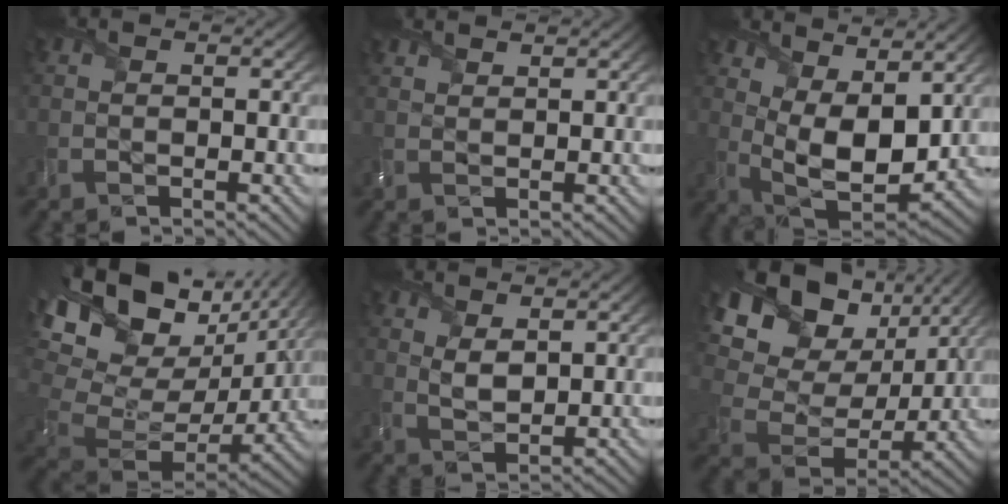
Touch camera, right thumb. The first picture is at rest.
{"total": 1.8, "force": [1.7, 0.3, 0.5], "torque": [-0.021, 0.003, 0.034]}
{"total": 11.3, "force": [4.3, 5.5, 8.8], "torque": [-0.183, -0.012, 0.085]}
{"total": 18.2, "force": [6.8, 10.7, 13.0], "torque": [-0.256, 0.001, 0.139]}
{"total": 3.0, "force": [1.6, 1.5, 2.1], "torque": [-0.055, -0.005, 0.036]}
{"total": 18.3, "force": [8.7, 12.5, 10.2], "torque": [-0.244, 0.037, 0.171]}